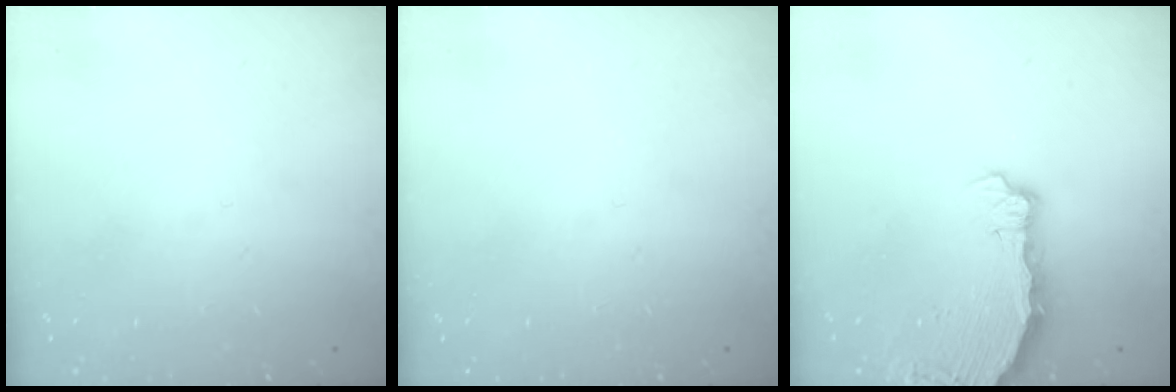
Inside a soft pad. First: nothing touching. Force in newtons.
{"total": 0.0}
{"total": 7.0, "press": 5.8, "slide": 3.9}